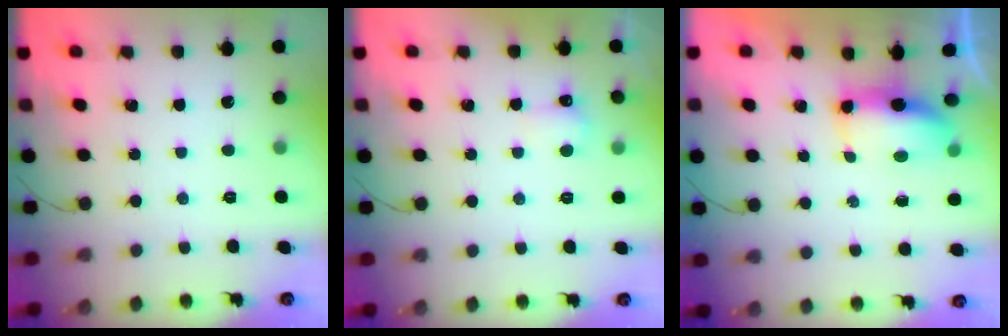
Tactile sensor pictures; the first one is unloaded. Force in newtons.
{"total": 3.2, "press": 3.0, "slide": 1.0}
{"total": 11.6, "press": 8.3, "slide": 8.0}